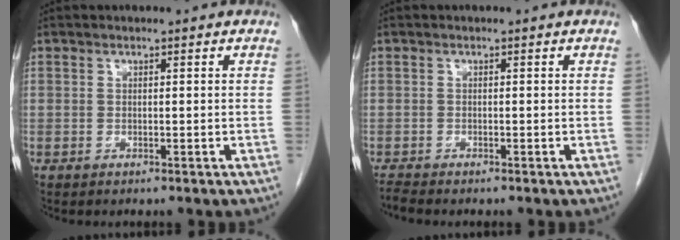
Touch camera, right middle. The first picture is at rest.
{"total": 1.2, "force": [-1.2, -0.3, 0.1], "torque": [-0.012, -0.007, -0.024]}